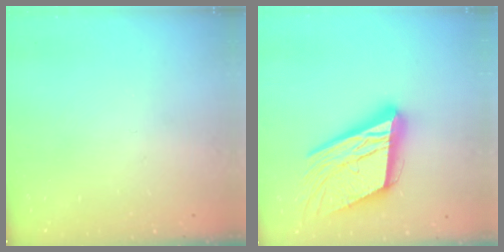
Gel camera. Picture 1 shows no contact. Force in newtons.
{"total": 25.1, "press": 24.8, "slide": 4.1}